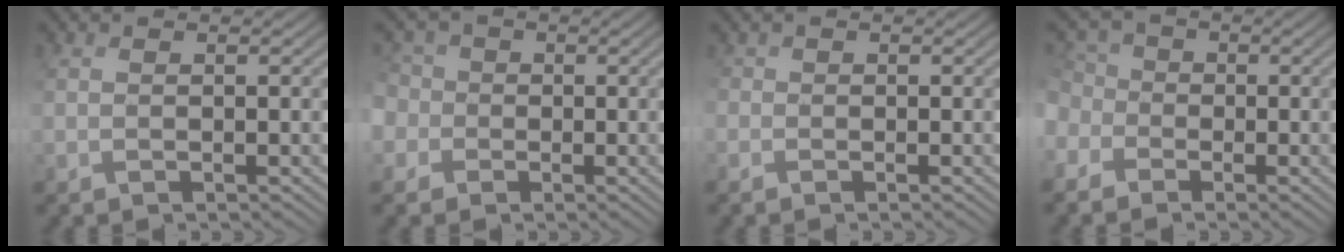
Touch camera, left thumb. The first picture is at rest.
{"total": 5.1, "force": [-0.7, 4.9, 1.2], "torque": [-0.052, 0.006, -0.041]}
{"total": 0.9, "force": [-0.8, 0.3, -0.3], "torque": [0.007, -0.007, -0.017]}
{"total": 4.4, "force": [-1.8, 3.7, 1.5], "torque": [-0.057, -0.003, -0.040]}